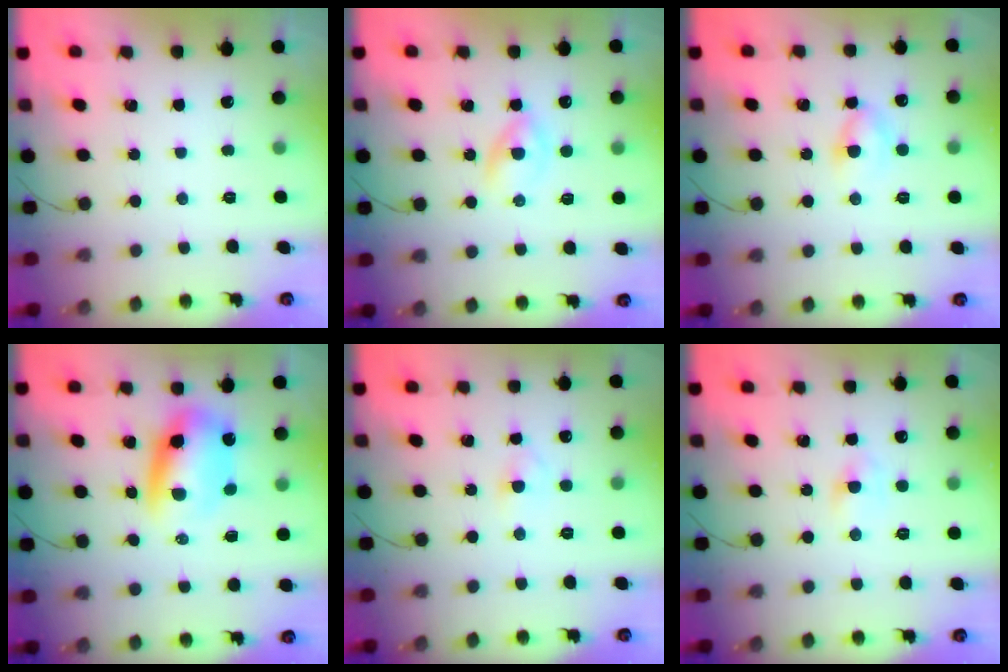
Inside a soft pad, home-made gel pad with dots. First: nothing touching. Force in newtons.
{"total": 2.5, "press": 2.2, "slide": 1.2}
{"total": 4.2, "press": 3.9, "slide": 1.5}
{"total": 10.4, "press": 10.0, "slide": 2.9}
{"total": 2.5, "press": 2.3, "slide": 1.0}
{"total": 2.0, "press": 1.8, "slide": 0.9}